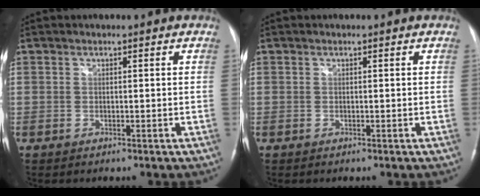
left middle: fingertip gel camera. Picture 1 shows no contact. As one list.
[{"total": 0.0}]